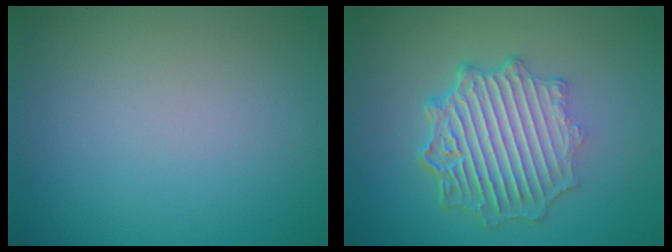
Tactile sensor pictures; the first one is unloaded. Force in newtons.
{"total": 7.0, "press": 5.2, "slide": 4.6}